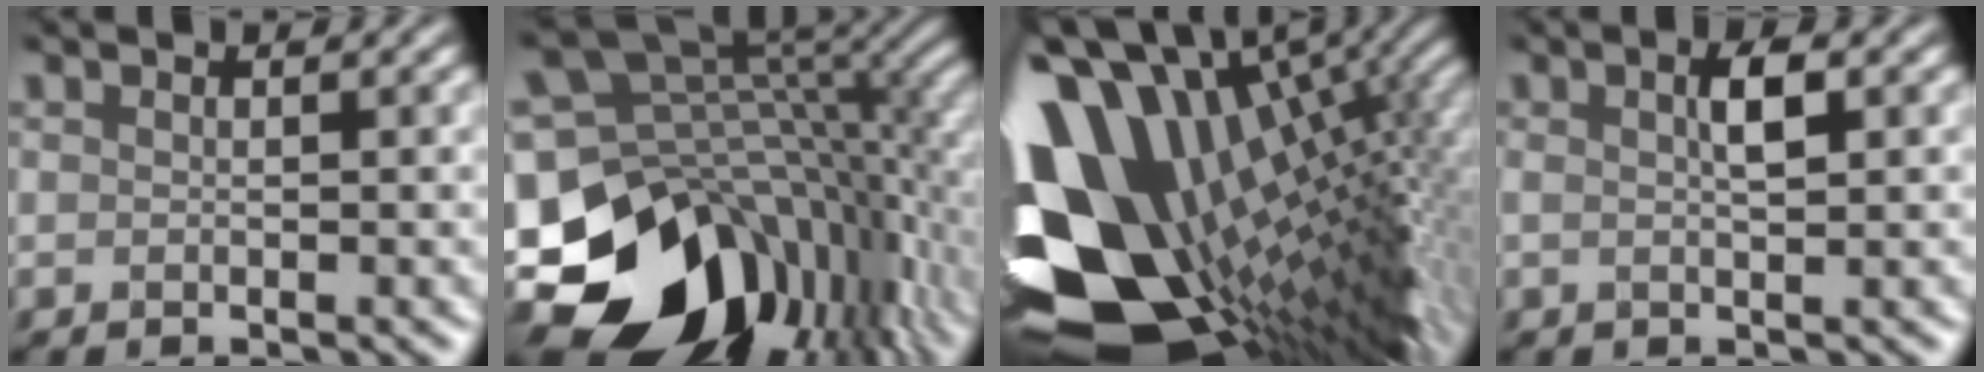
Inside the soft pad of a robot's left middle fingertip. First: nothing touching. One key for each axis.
{"total": 14.3, "fx": -4.2, "fy": 10.2, "fz": 9.0, "tx": -0.174, "ty": -0.017, "tz": -0.064}
{"total": 15.9, "fx": 0.9, "fy": 9.9, "fz": 12.4, "tx": -0.270, "ty": -0.030, "tz": 0.035}
{"total": 1.5, "fx": 0.8, "fy": 0.0, "fz": 1.3, "tx": -0.027, "ty": 0.007, "tz": 0.012}